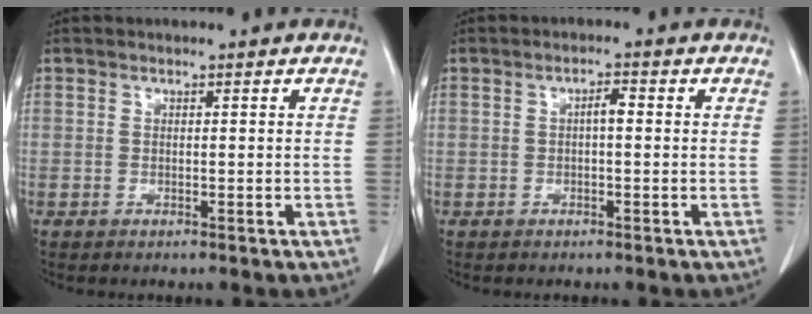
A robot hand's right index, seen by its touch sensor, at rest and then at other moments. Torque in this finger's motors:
{"motor_torque": [0.38, -0.22, 0.22, 0.05]}